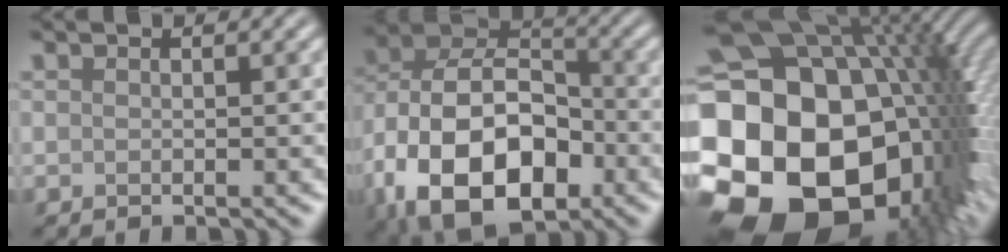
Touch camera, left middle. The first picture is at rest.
{"total": 15.6, "force": [-5.8, 9.7, 10.7], "torque": [-0.213, -0.023, -0.109]}
{"total": 23.7, "force": [-5.2, 17.0, 15.7], "torque": [-0.275, -0.021, -0.110]}